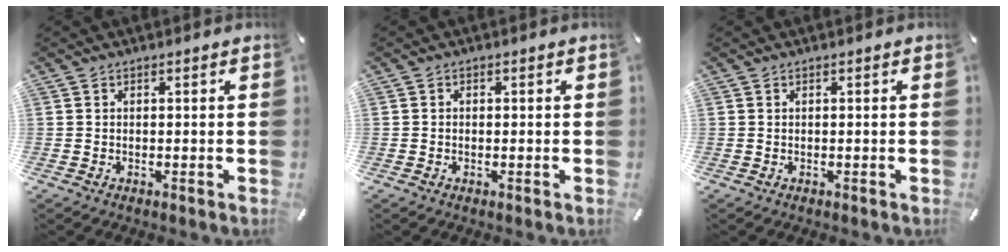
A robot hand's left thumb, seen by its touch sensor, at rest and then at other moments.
{"total": 0.6, "force": [-0.3, 0.5, 0.3], "torque": [-0.006, 0.002, -0.007]}
{"total": 0.0}